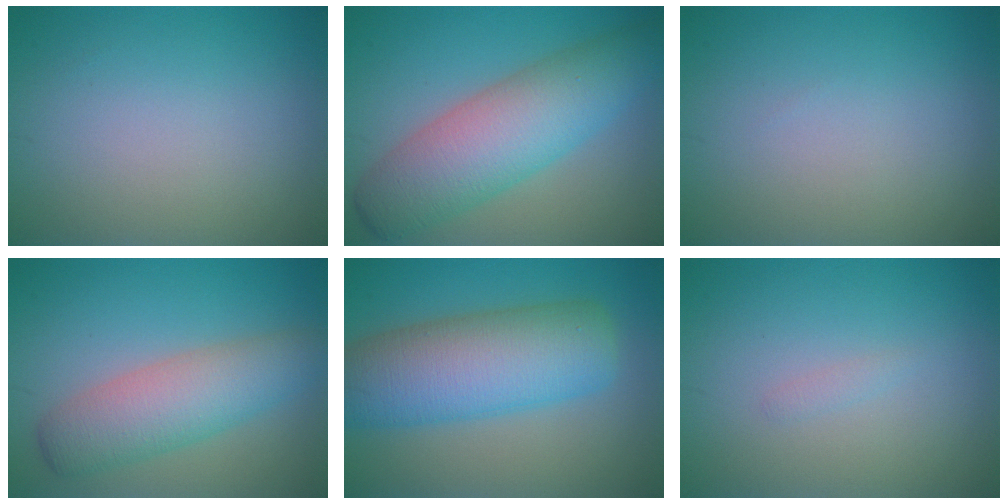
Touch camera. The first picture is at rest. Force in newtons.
{"total": 8.2, "press": 8.2, "slide": 0.1}
{"total": 0.0}
{"total": 5.5, "press": 5.5, "slide": 0.1}
{"total": 9.8, "press": 9.8, "slide": 0.8}
{"total": 0.5, "press": 0.5, "slide": 0.0}